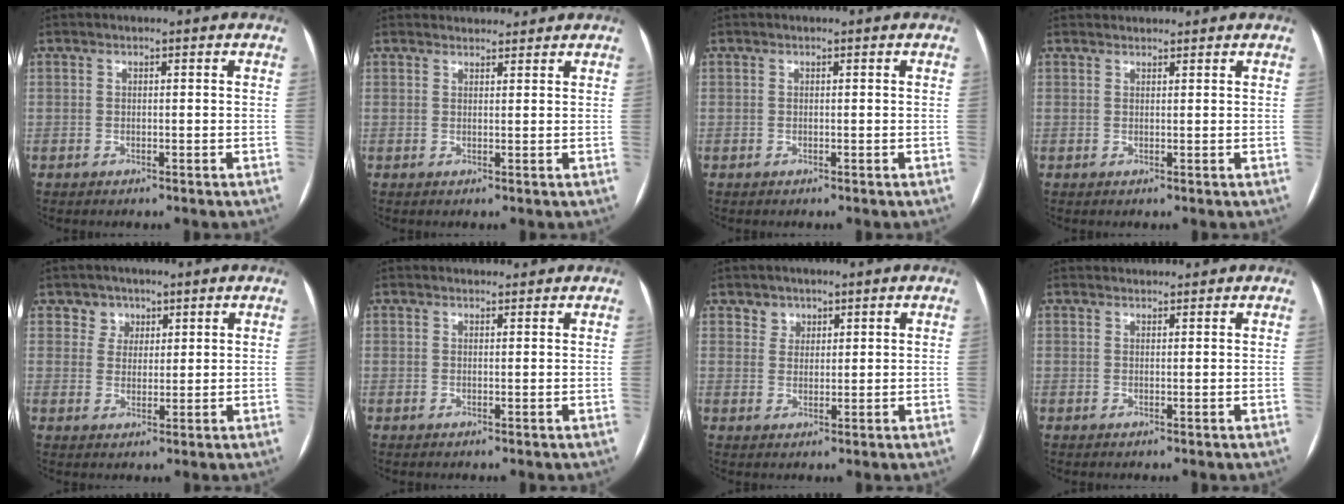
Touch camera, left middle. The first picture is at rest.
{"total": 3.7, "force": [3.6, 0.9, 0.1], "torque": [-0.002, 0.022, 0.048]}
{"total": 0.0}
{"total": 2.0, "force": [2.0, 0.2, -0.1], "torque": [-0.004, 0.024, 0.036]}
{"total": 3.4, "force": [2.1, 2.6, -0.3], "torque": [0.014, 0.003, 0.030]}
{"total": 2.8, "force": [2.7, 0.7, 0.3], "torque": [-0.005, 0.022, 0.036]}
{"total": 2.4, "force": [1.7, 1.7, -0.1], "torque": [0.011, 0.003, 0.023]}
{"total": 2.2, "force": [2.2, 0.3, -0.1], "torque": [-0.004, 0.023, 0.038]}